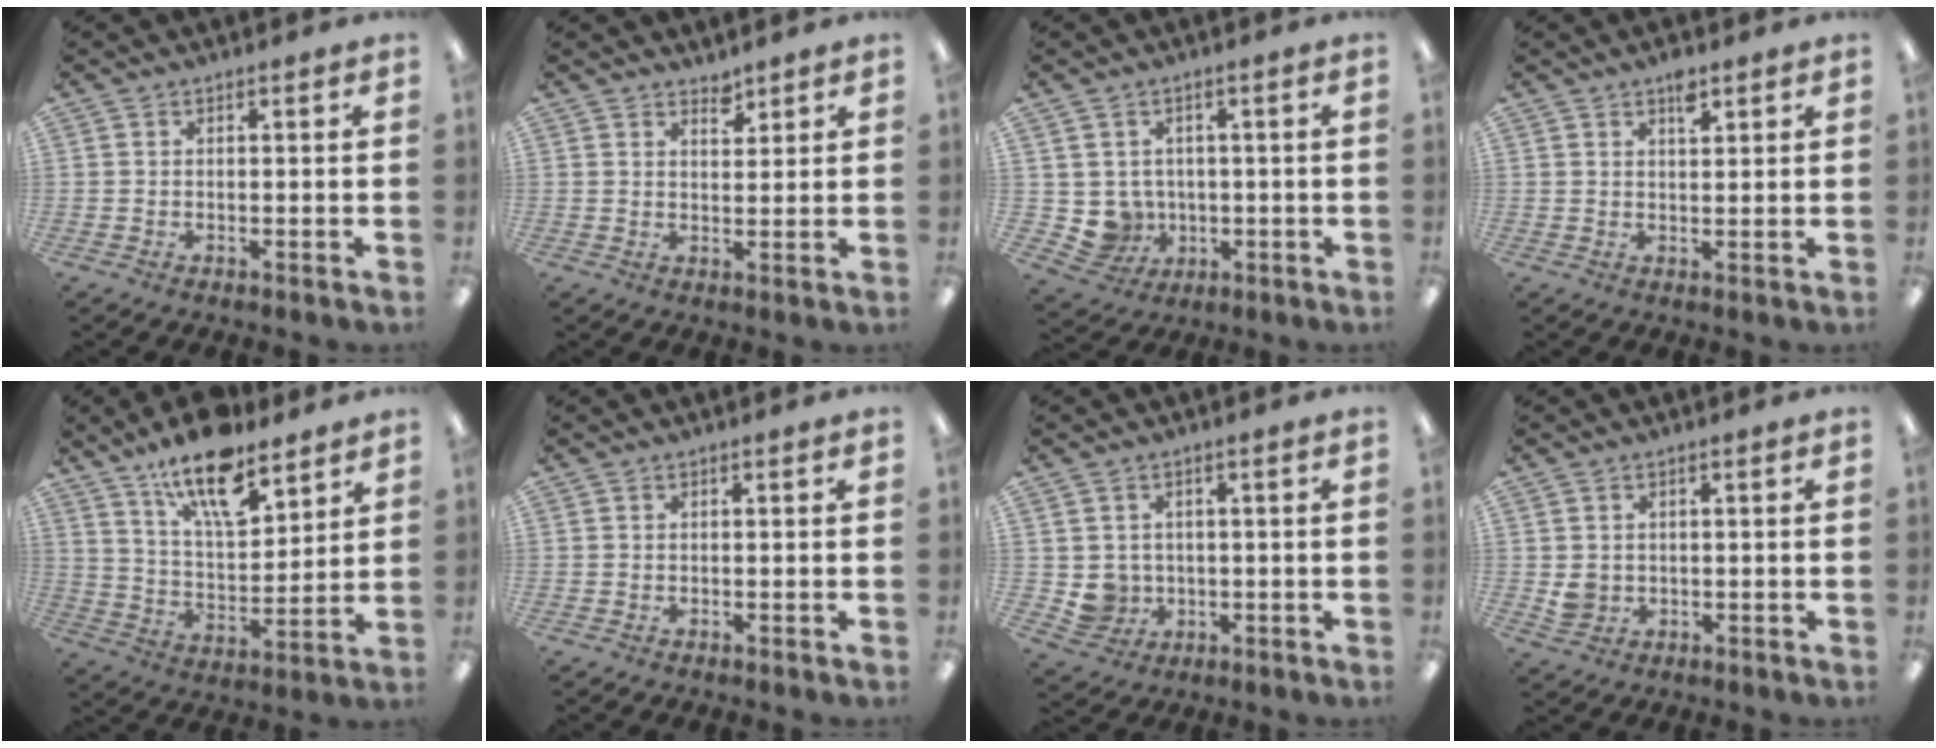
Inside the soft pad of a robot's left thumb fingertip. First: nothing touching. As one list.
[{"total": 2.9, "force": [2.6, 1.1, 0.7], "torque": [0.006, -0.020, 0.044]}, {"total": 6.1, "force": [0.7, 5.9, 1.3], "torque": [-0.047, -0.003, 0.023]}, {"total": 3.5, "force": [2.4, 1.2, 2.1], "torque": [-0.022, -0.010, 0.038]}, {"total": 16.6, "force": [11.9, 6.3, 9.9], "torque": [-0.161, -0.063, 0.201]}, {"total": 0.0}, {"total": 4.7, "force": [0.6, 4.6, 1.0], "torque": [-0.029, 0.003, 0.015]}, {"total": 3.2, "force": [0.7, 2.9, 1.1], "torque": [-0.018, 0.001, 0.013]}]